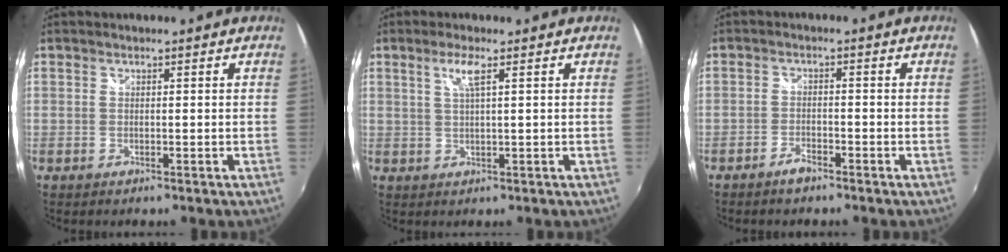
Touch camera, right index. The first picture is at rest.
{"total": 3.2, "force": [1.5, -0.2, 2.8], "torque": [-0.056, 0.001, 0.029]}
{"total": 2.5, "force": [-2.1, 0.8, 1.1], "torque": [-0.033, 0.002, -0.040]}